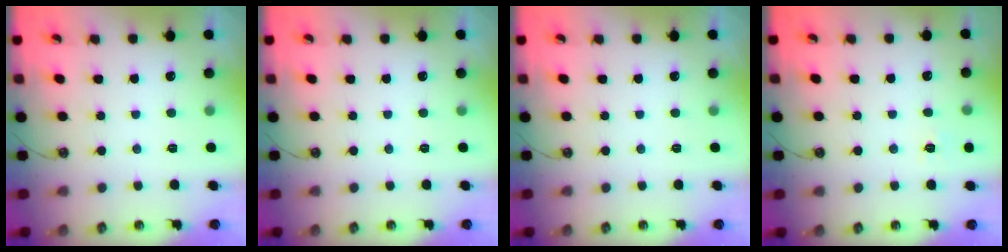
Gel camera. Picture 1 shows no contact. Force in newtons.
{"total": 0.0}
{"total": 0.0}
{"total": 4.7, "press": 4.6, "slide": 0.7}